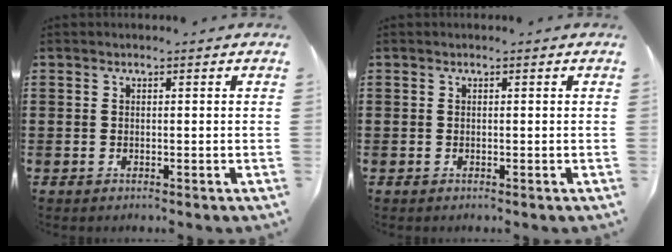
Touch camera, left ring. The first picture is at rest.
{"total": 0.0}